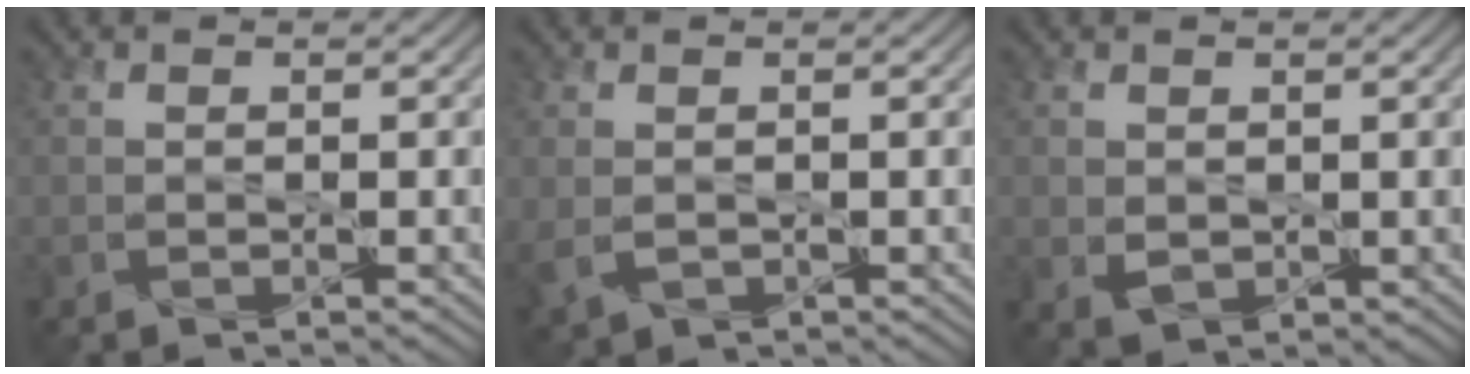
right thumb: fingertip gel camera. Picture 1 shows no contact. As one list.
[{"total": 2.5, "force": [-0.3, 1.8, 1.8], "torque": [-0.052, -0.011, -0.001]}, {"total": 1.8, "force": [0.6, 1.5, 0.9], "torque": [-0.025, -0.005, 0.016]}]